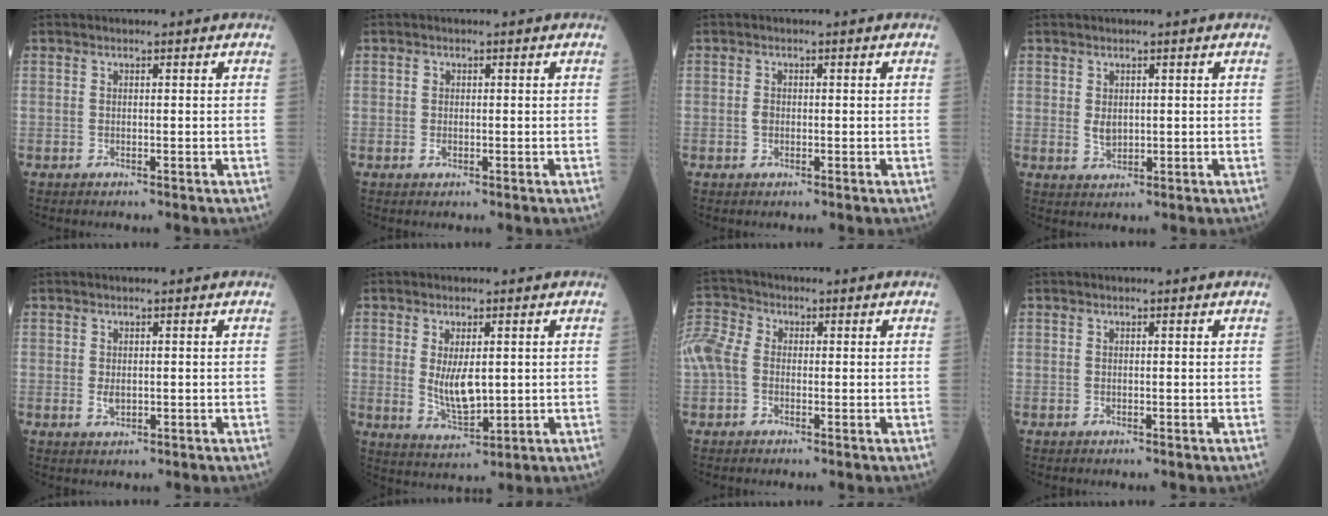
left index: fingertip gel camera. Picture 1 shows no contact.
{"total": 1.1, "force": [-0.1, 0.9, 0.6], "torque": [-0.012, 0.000, -0.002]}
{"total": 1.1, "force": [-0.2, 0.8, 0.7], "torque": [-0.016, 0.001, -0.003]}
{"total": 2.1, "force": [0.4, 1.5, 1.5], "torque": [-0.032, -0.003, 0.014]}
{"total": 1.6, "force": [-0.1, 1.0, 1.3], "torque": [-0.025, -0.002, 0.003]}
{"total": 6.0, "force": [0.5, 2.3, 5.5], "torque": [-0.107, -0.012, 0.018]}
{"total": 13.7, "force": [0.5, 11.0, 8.2], "torque": [-0.245, 0.040, 0.009]}
{"total": 0.0}